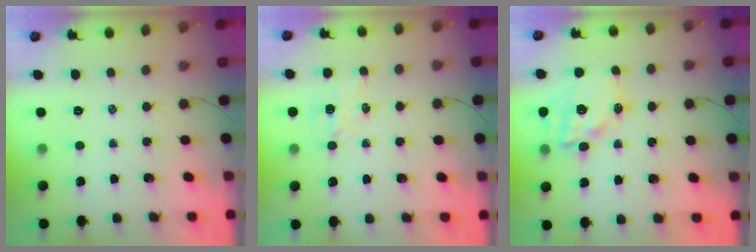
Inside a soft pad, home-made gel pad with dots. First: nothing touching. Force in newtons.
{"total": 4.2, "press": 4.0, "slide": 1.2}
{"total": 13.8, "press": 13.5, "slide": 3.1}